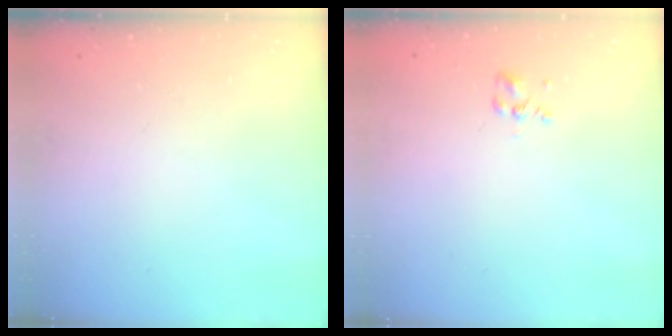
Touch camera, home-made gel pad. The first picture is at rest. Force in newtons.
{"total": 2.0, "press": 1.8, "slide": 0.9}